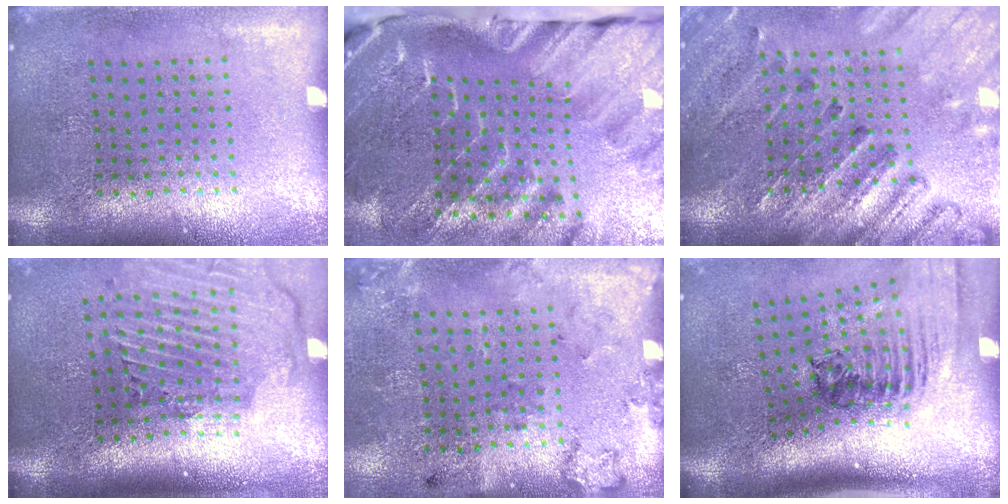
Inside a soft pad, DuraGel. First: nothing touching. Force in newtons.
{"total": 4.5, "press": 3.2, "slide": 3.2}
{"total": 2.5, "press": 2.5, "slide": 0.4}
{"total": 2.9, "press": 2.2, "slide": 1.8}
{"total": 2.0, "press": 1.3, "slide": 1.5}
{"total": 2.4, "press": 1.7, "slide": 1.7}